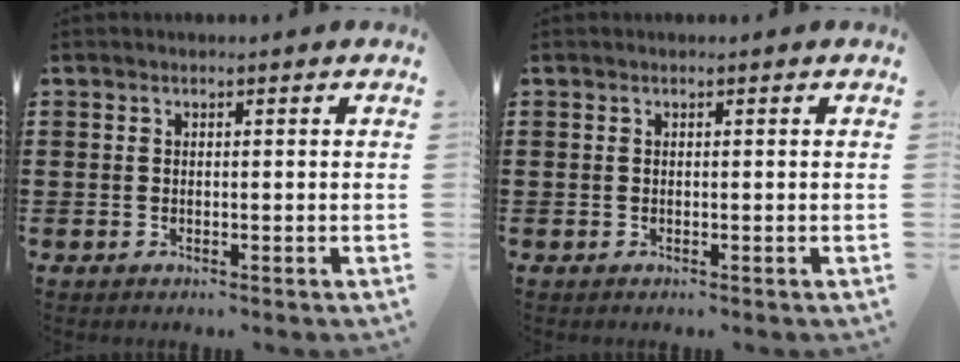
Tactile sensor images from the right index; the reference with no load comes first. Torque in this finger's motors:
{"motor_torque": [0.47, 0.35, 0.09, 0.02]}